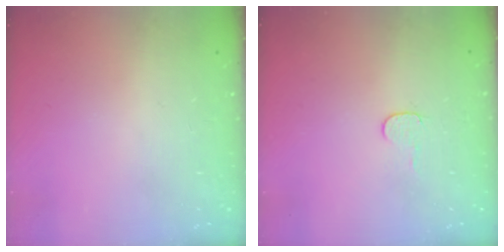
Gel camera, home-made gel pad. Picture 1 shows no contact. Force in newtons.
{"total": 4.0, "press": 4.0, "slide": 0.5}